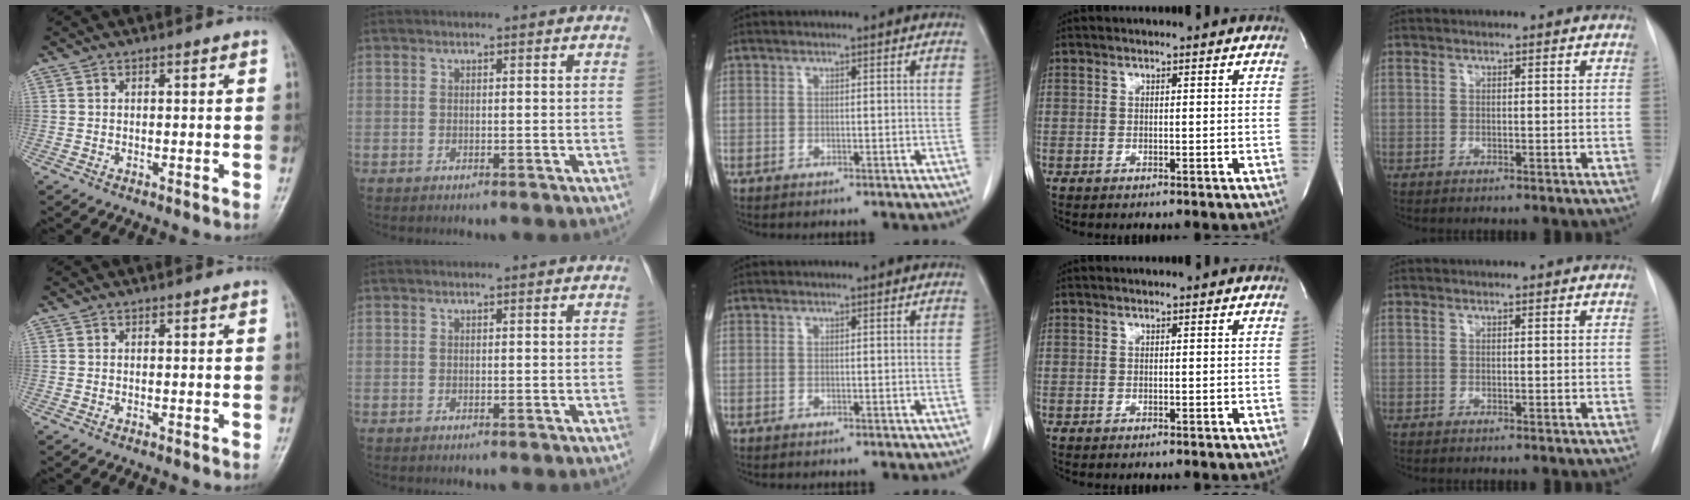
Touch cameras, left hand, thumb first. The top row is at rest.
{}